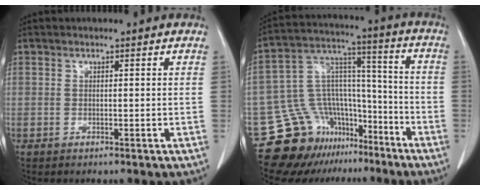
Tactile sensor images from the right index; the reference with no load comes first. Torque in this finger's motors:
{"motor_torque": [-0.27, -0.01, -0.55, -0.20]}